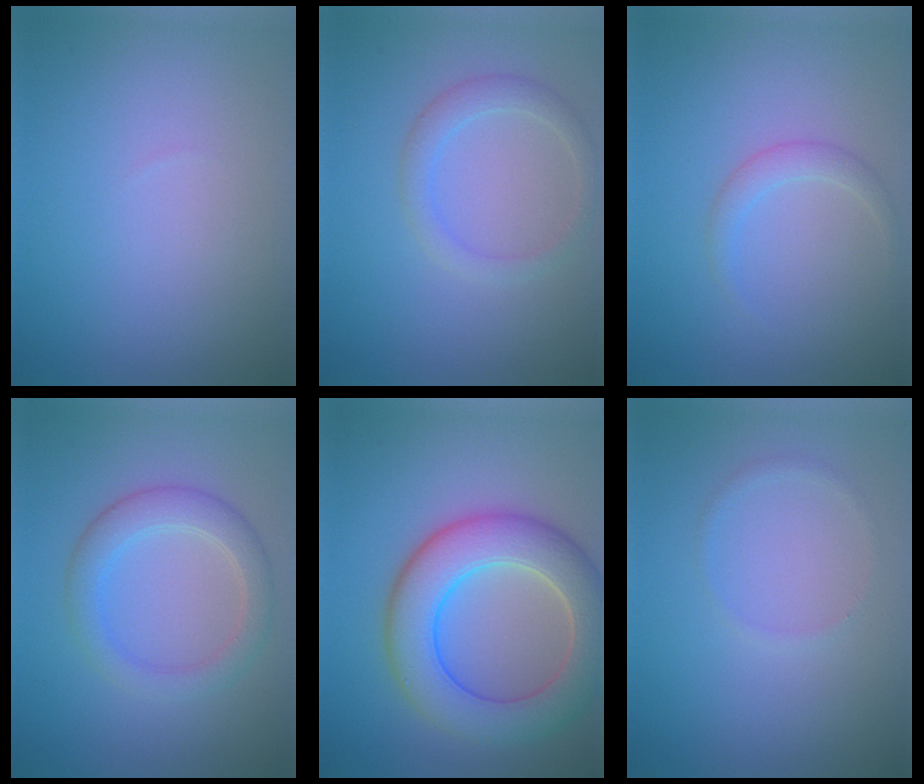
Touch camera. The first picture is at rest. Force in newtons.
{"total": 2.2, "press": 2.1, "slide": 0.1}
{"total": 1.5, "press": 1.5, "slide": 0.0}
{"total": 3.5, "press": 3.5, "slide": 0.0}
{"total": 8.5, "press": 8.5, "slide": 0.5}
{"total": 0.8, "press": 0.8, "slide": 0.2}